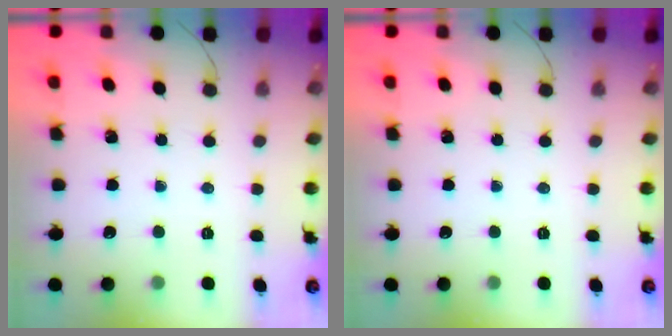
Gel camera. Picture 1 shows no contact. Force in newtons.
{"total": 0.0}